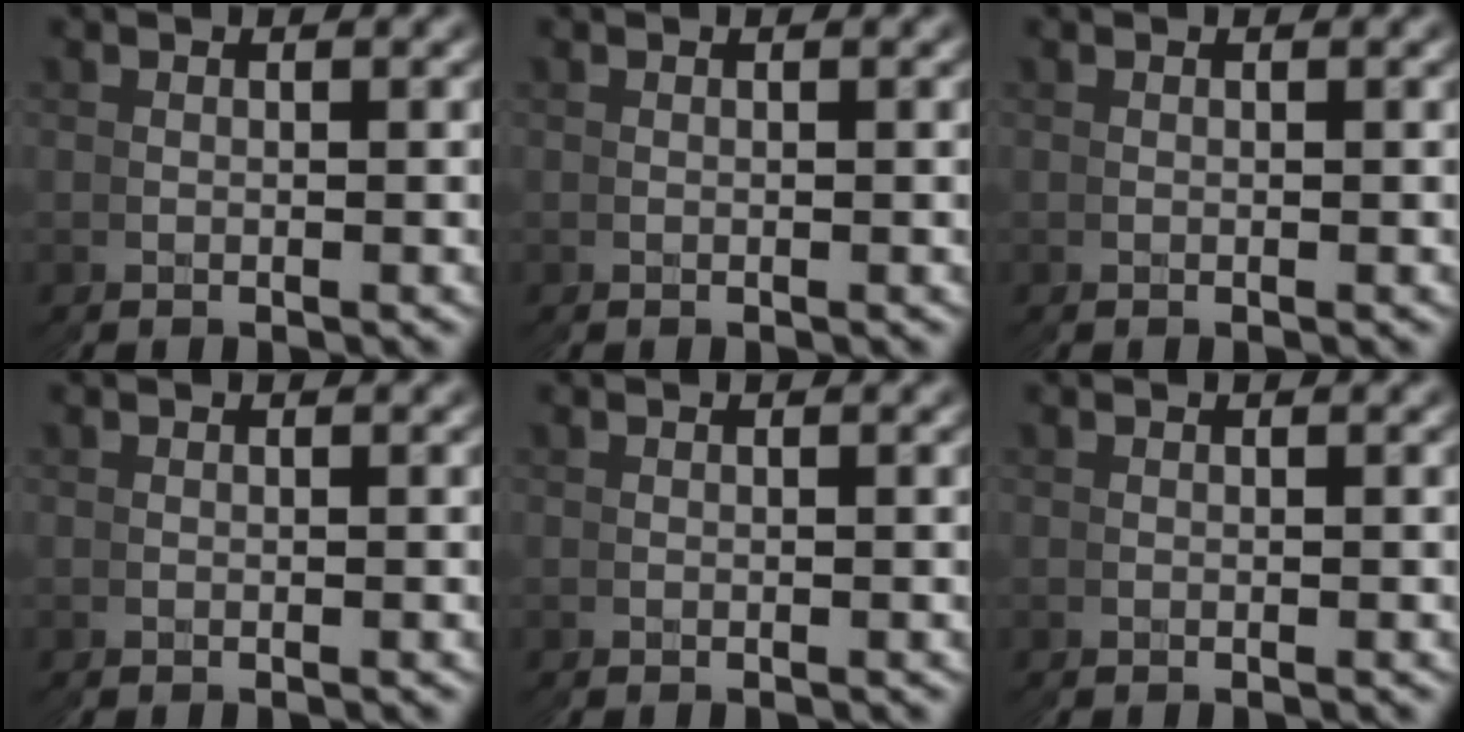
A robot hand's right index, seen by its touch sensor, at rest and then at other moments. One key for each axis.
{"total": 0.0}
{"total": 0.0}
{"total": 0.0}
{"total": 0.0}
{"total": 0.0}